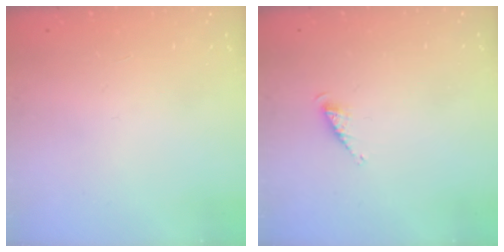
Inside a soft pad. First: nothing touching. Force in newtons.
{"total": 2.6, "press": 2.6, "slide": 0.4}